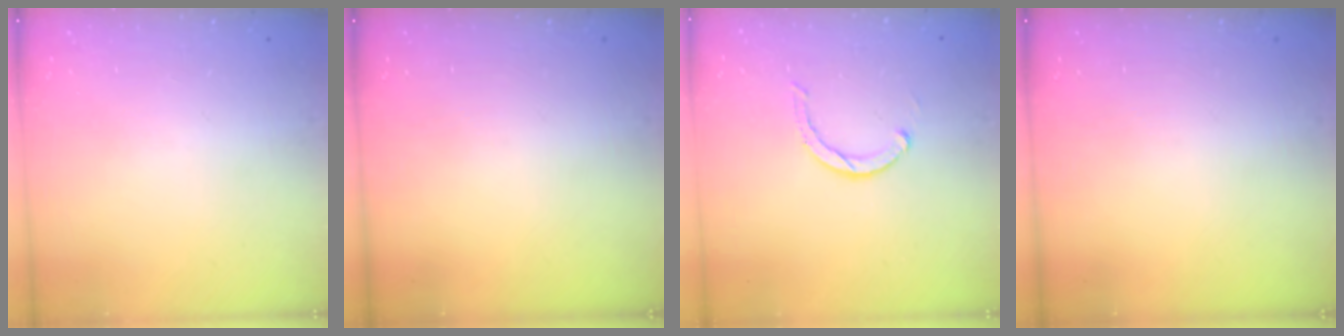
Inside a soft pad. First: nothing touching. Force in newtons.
{"total": 0.0}
{"total": 3.6, "press": 3.6, "slide": 0.6}
{"total": 0.0}